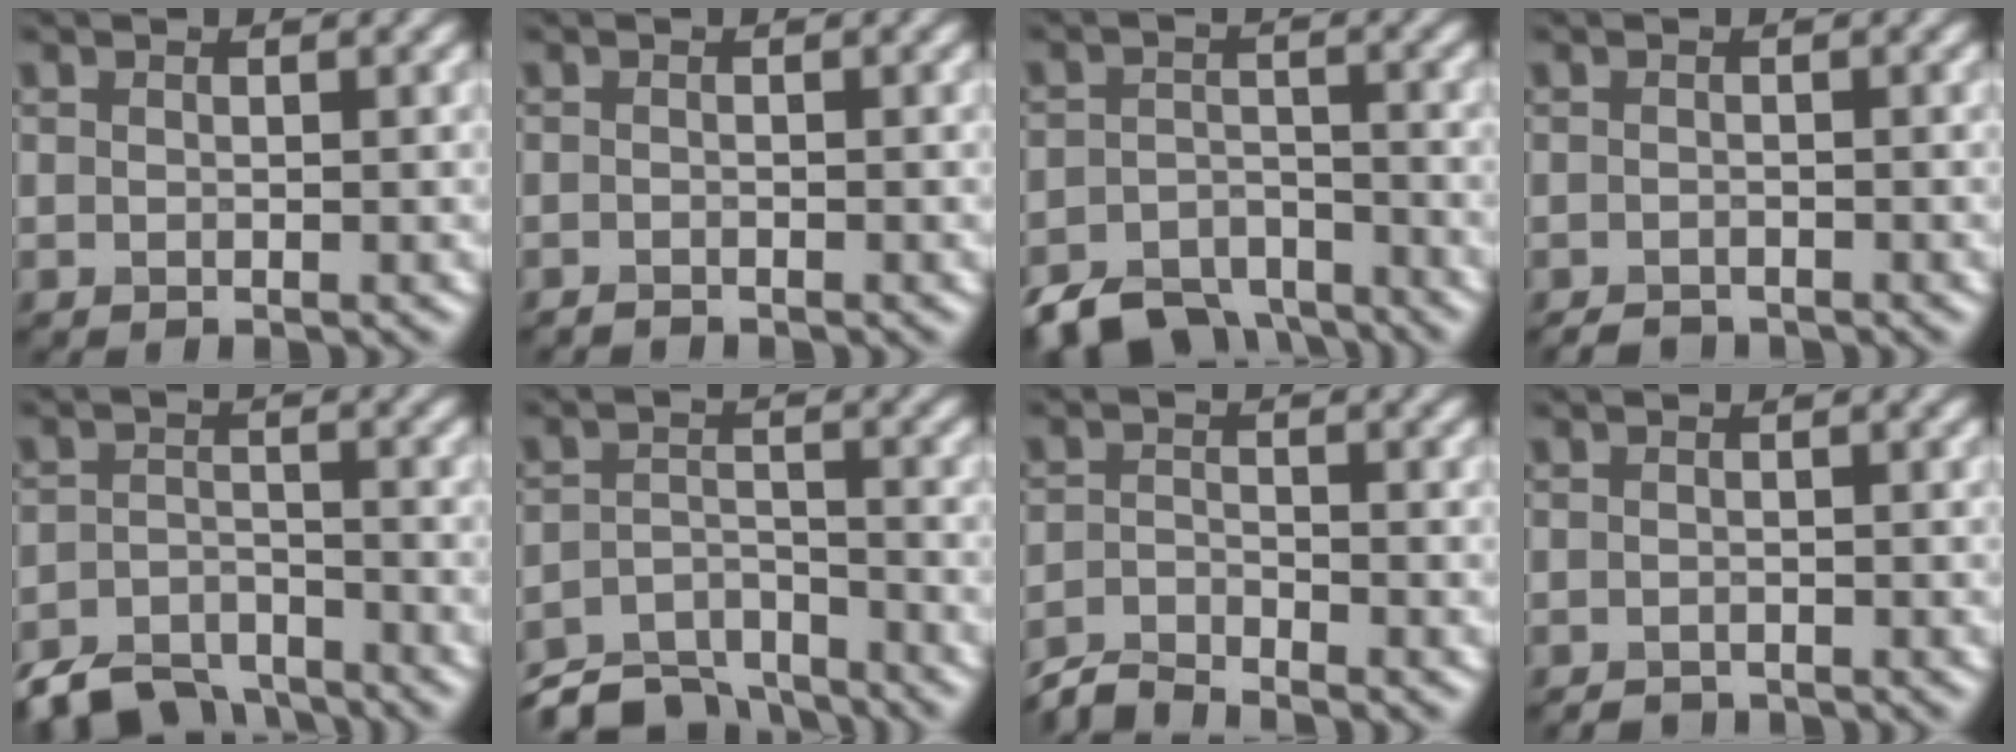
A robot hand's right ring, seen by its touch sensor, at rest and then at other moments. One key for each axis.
{"total": 0.7, "fx": -0.7, "fy": 0.0, "fz": 0.1, "tx": 0.001, "ty": -0.001, "tz": -0.014}
{"total": 6.7, "fx": -5.6, "fy": 3.1, "fz": 2.2, "tx": -0.038, "ty": -0.015, "tz": -0.101}
{"total": 1.4, "fx": -1.3, "fy": 0.4, "fz": 0.2, "tx": -0.001, "ty": -0.002, "tz": -0.022}
{"total": 5.9, "fx": -5.1, "fy": 2.3, "fz": 1.7, "tx": -0.031, "ty": -0.012, "tz": -0.097}
{"total": 6.8, "fx": -6.0, "fy": 2.4, "fz": 2.0, "tx": -0.040, "ty": -0.017, "tz": -0.108}
{"total": 2.9, "fx": -2.9, "fy": 0.3, "fz": 0.5, "tx": -0.012, "ty": -0.005, "tz": -0.066}
{"total": 1.0, "fx": -1.0, "fy": 0.3, "fz": 0.1, "tx": 0.001, "ty": -0.003, "tz": -0.017}